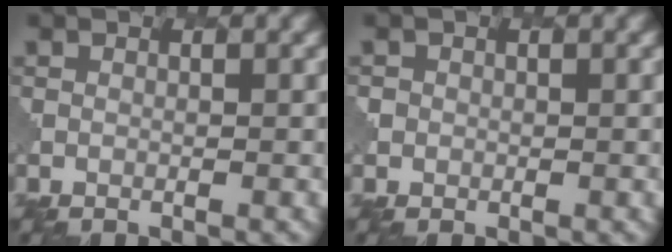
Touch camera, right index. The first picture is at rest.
{"total": 1.0, "force": [-0.1, 0.9, -0.3], "torque": [0.008, -0.005, 0.000]}